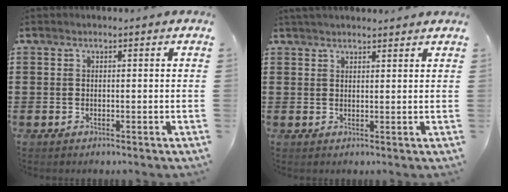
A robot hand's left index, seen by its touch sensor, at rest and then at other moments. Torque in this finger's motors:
{"motor_torque": [2.14, 0.00, 0.36, 0.14]}